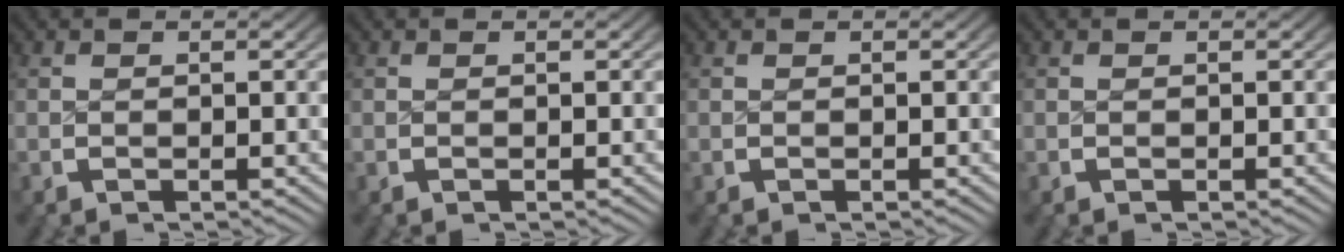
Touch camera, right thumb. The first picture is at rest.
{"total": 0.0}
{"total": 0.0}
{"total": 0.0}